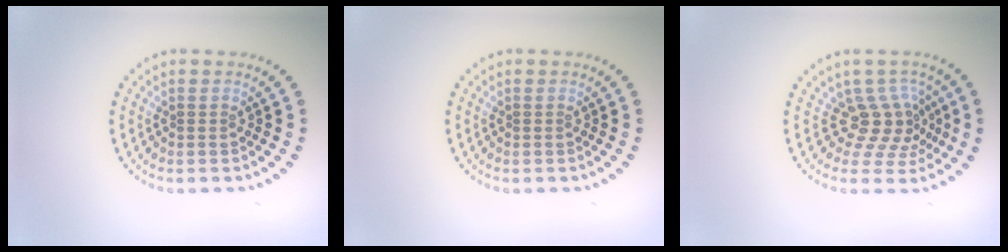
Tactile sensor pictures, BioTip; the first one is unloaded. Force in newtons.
{"total": 0.0}
{"total": 3.7, "press": 2.6, "slide": 2.6}